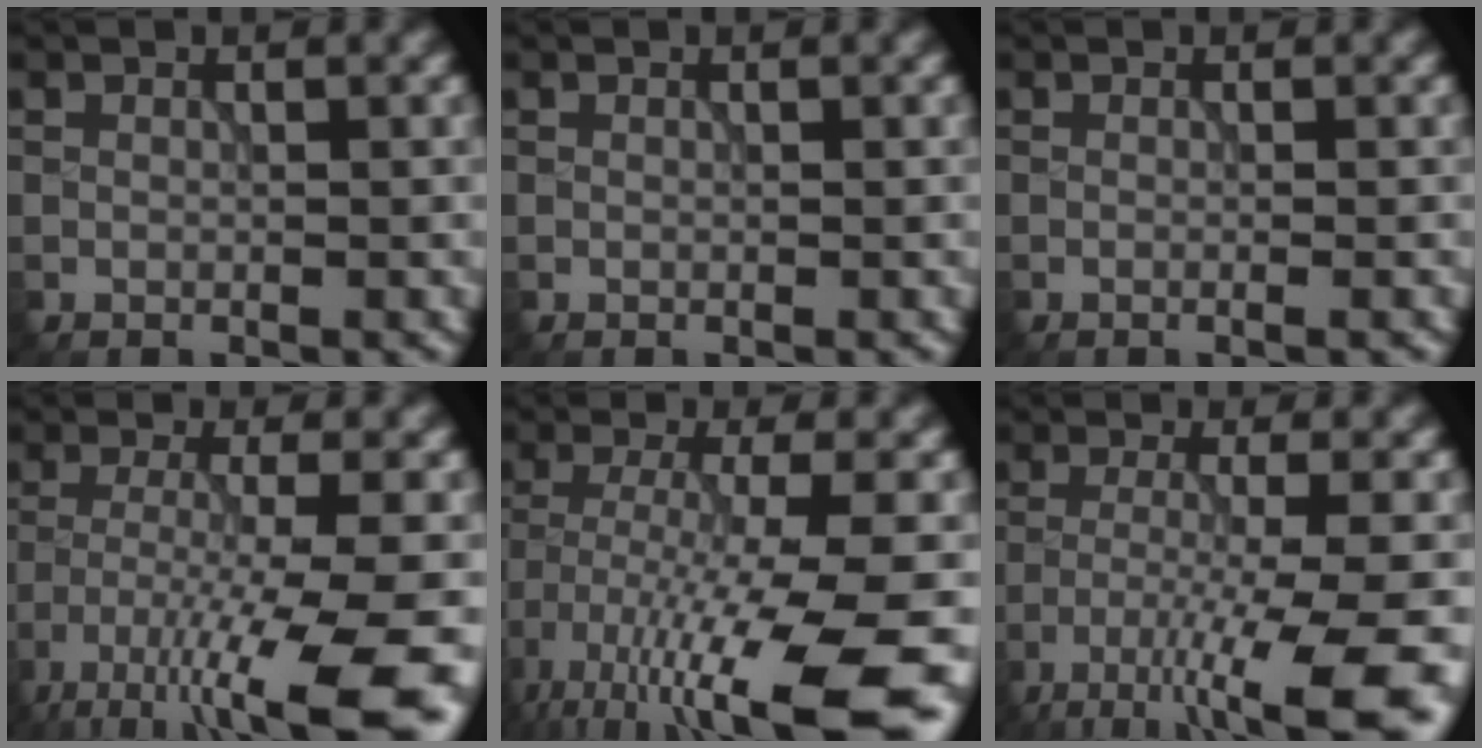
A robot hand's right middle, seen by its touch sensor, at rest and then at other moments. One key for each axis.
{"total": 0.0}
{"total": 0.8, "fx": -0.1, "fy": 0.2, "fz": 0.7, "tx": -0.010, "ty": -0.006, "tz": -0.009}
{"total": 11.3, "fx": -6.4, "fy": 2.0, "fz": 9.2, "tx": -0.156, "ty": -0.013, "tz": -0.105}
{"total": 13.9, "fx": -7.7, "fy": 2.8, "fz": 11.3, "tx": -0.214, "ty": -0.024, "tz": -0.125}
{"total": 9.1, "fx": -4.8, "fy": 1.4, "fz": 7.6, "tx": -0.127, "ty": -0.009, "tz": -0.082}